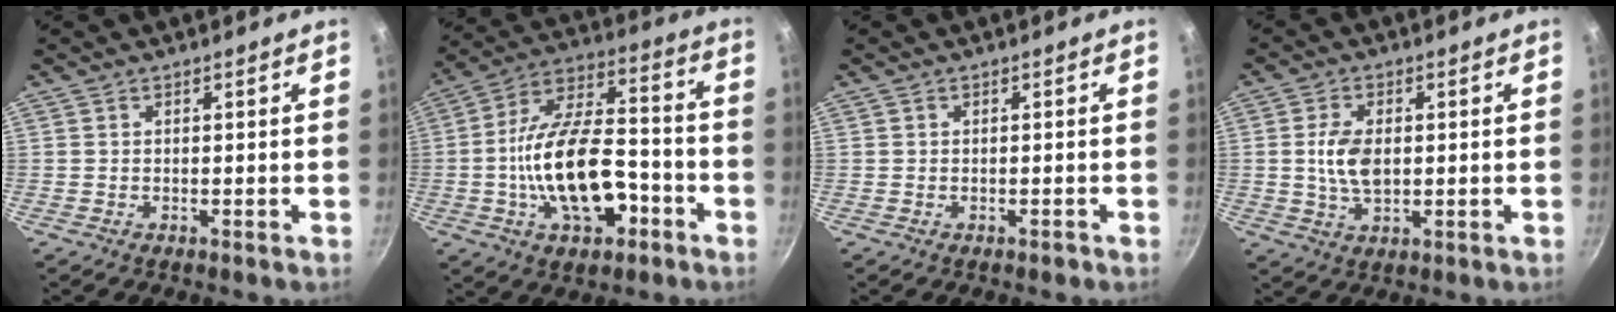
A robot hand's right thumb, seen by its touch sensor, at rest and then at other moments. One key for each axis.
{"total": 19.1, "fx": -5.6, "fy": 10.1, "fz": 15.2, "tx": -0.245, "ty": 0.051, "tz": -0.095}
{"total": 0.7, "fx": -0.5, "fy": 0.4, "fz": 0.4, "tx": -0.002, "ty": 0.007, "tz": -0.005}
{"total": 7.0, "fx": 0.3, "fy": 4.2, "fz": 5.6, "tx": -0.102, "ty": -0.001, "tz": 0.006}